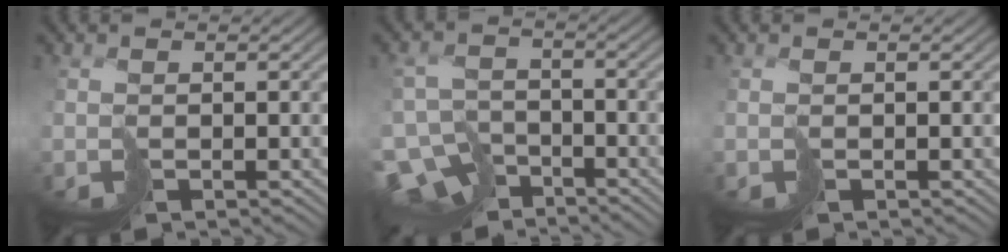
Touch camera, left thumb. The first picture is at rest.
{"total": 8.5, "force": [-6.7, 4.2, 2.9], "torque": [-0.058, -0.012, -0.113]}
{"total": 0.0}